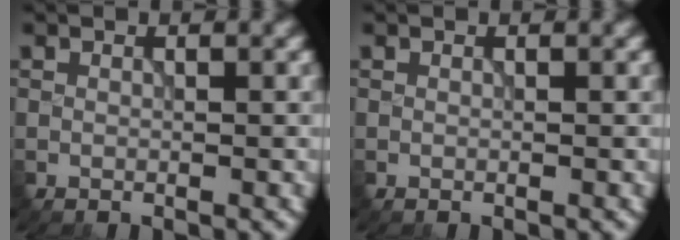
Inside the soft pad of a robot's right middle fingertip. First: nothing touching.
{"total": 0.0}